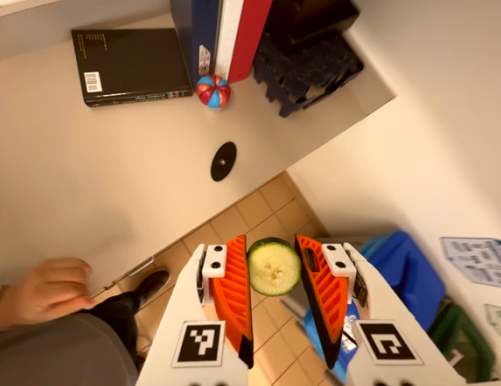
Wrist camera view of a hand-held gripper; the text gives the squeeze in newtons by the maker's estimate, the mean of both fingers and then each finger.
{"total": 8.2, "left": 8.3, "right": 8.1}